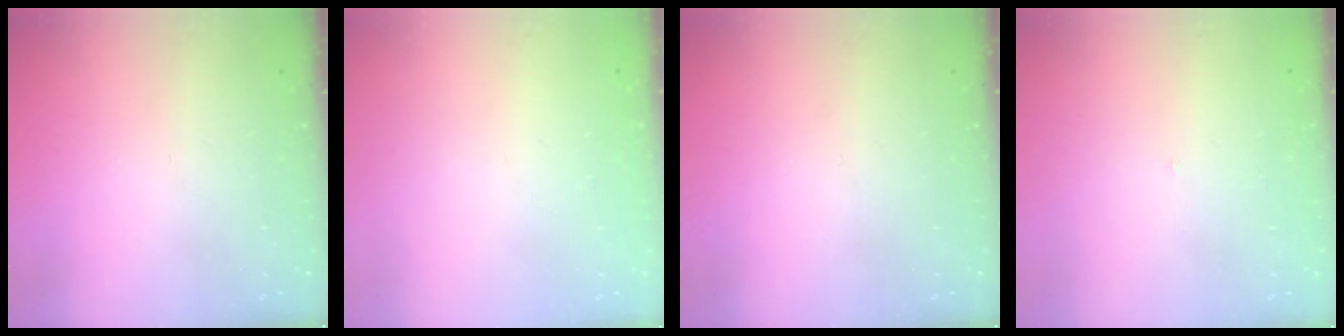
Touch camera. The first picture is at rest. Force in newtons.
{"total": 0.9, "press": 0.9, "slide": 0.0}
{"total": 0.0}
{"total": 2.0, "press": 2.0, "slide": 0.1}